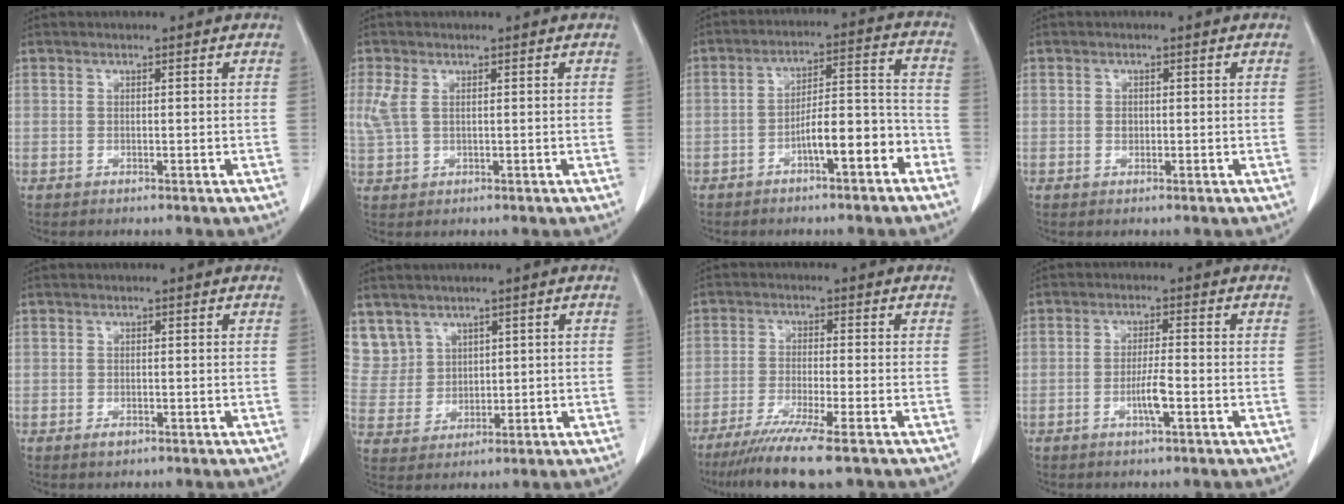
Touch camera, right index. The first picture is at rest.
{"total": 2.9, "force": [1.0, 1.5, 2.3], "torque": [-0.076, 0.013, 0.028]}
{"total": 8.5, "force": [-4.5, 1.8, 7.0], "torque": [-0.111, 0.037, -0.065]}
{"total": 0.8, "force": [0.0, 0.7, 0.4], "torque": [-0.009, 0.002, 0.000]}
{"total": 1.0, "force": [-0.4, 0.7, 0.5], "torque": [-0.007, 0.001, -0.003]}
{"total": 7.9, "force": [4.9, 6.1, 0.2], "torque": [-0.012, 0.015, 0.117]}
{"total": 9.5, "force": [-6.9, -0.1, 6.5], "torque": [-0.105, -0.025, -0.110]}
{"total": 3.9, "force": [-1.4, 0.3, 3.6], "torque": [-0.070, -0.003, -0.026]}